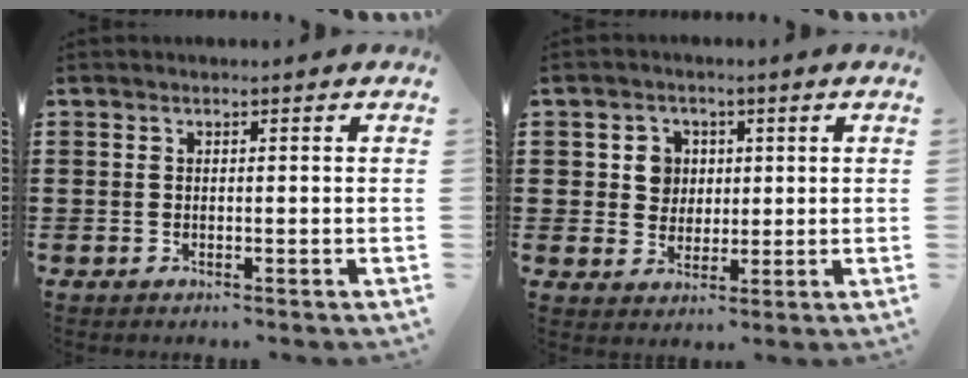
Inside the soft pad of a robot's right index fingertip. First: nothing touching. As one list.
[{"total": 4.3, "force": [0.9, 4.0, 1.4], "torque": [-0.045, 0.013, 0.013]}]